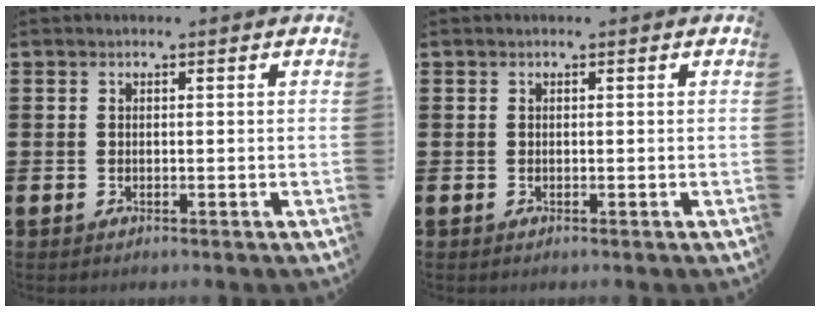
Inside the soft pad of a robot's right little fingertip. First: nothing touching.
{"total": 0.0}